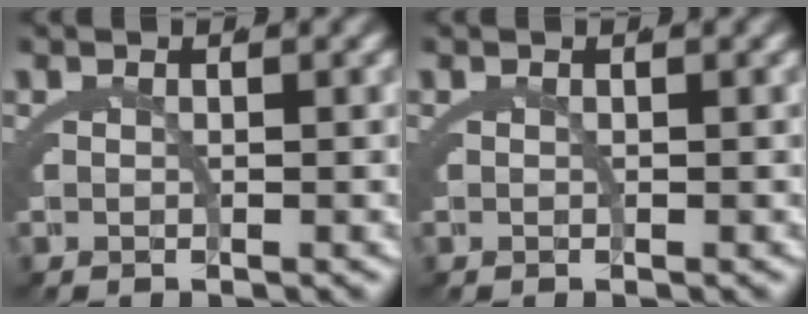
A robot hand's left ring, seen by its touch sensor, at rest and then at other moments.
{"total": 0.0}